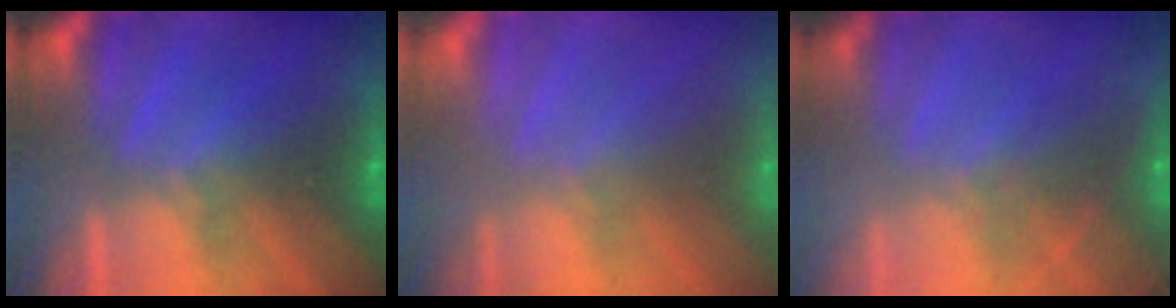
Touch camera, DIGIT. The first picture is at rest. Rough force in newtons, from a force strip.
{"total": 2.8}
{"total": 5.7}